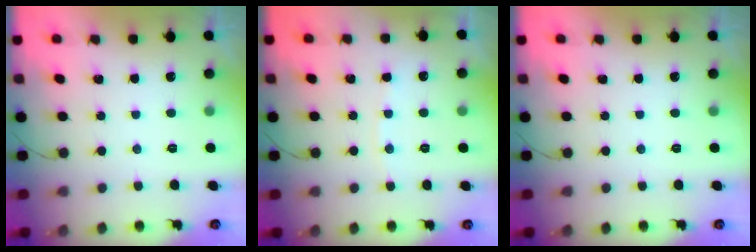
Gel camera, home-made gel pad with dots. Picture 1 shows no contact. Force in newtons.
{"total": 3.0, "press": 3.0, "slide": 0.4}
{"total": 0.0}